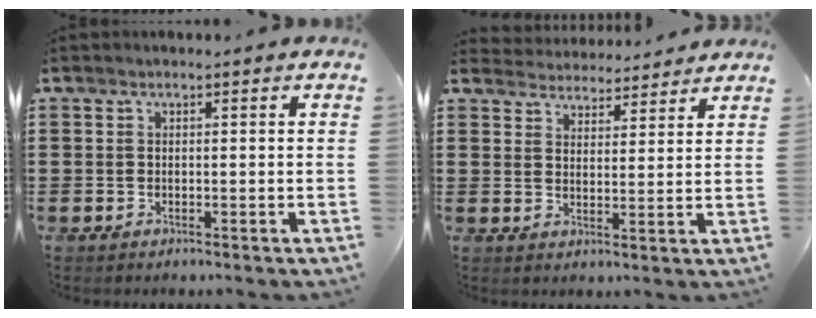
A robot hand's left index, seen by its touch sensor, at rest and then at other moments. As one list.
[{"total": 3.9, "force": [3.9, 0.5, -0.3], "torque": [-0.012, -0.019, 0.070]}]